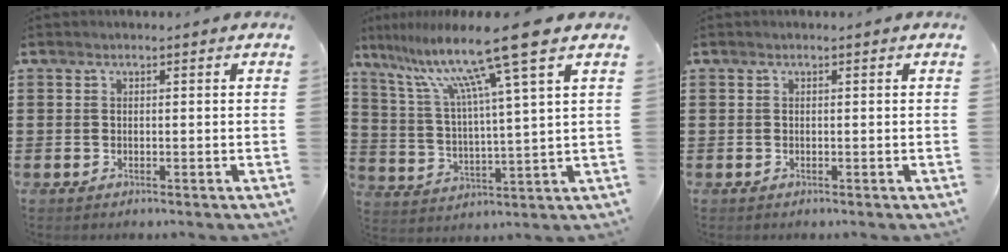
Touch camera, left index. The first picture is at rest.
{"total": 13.6, "force": [8.9, -0.3, 10.3], "torque": [-0.208, -0.037, 0.135]}
{"total": 0.0}